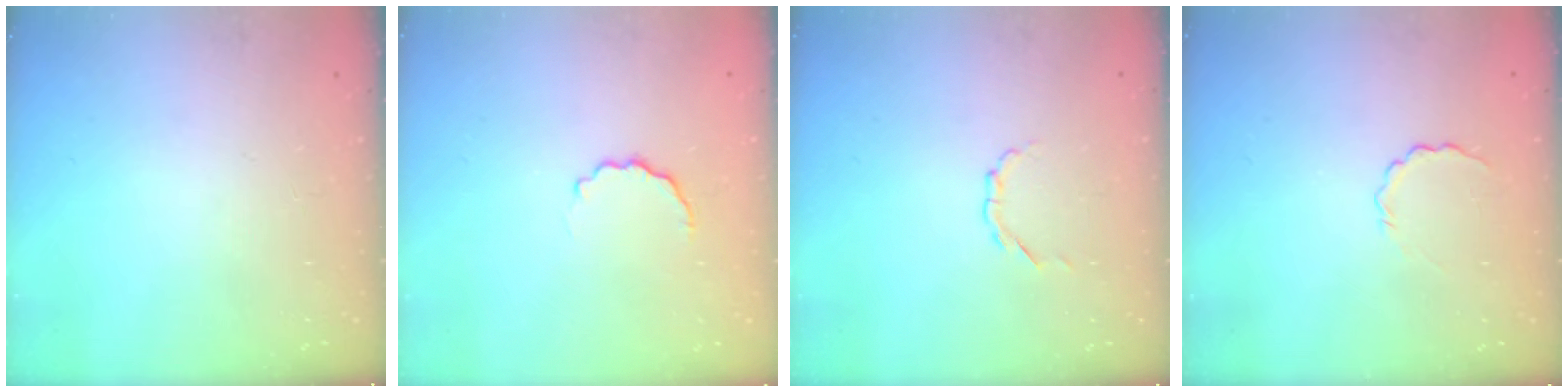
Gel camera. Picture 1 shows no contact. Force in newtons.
{"total": 5.0, "press": 4.8, "slide": 1.3}
{"total": 2.1, "press": 2.1, "slide": 0.6}
{"total": 3.0, "press": 2.8, "slide": 0.9}